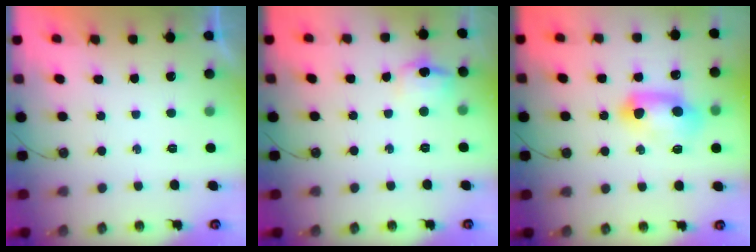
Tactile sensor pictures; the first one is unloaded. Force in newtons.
{"total": 10.2, "press": 10.2, "slide": 0.9}
{"total": 12.0, "press": 12.0, "slide": 1.2}